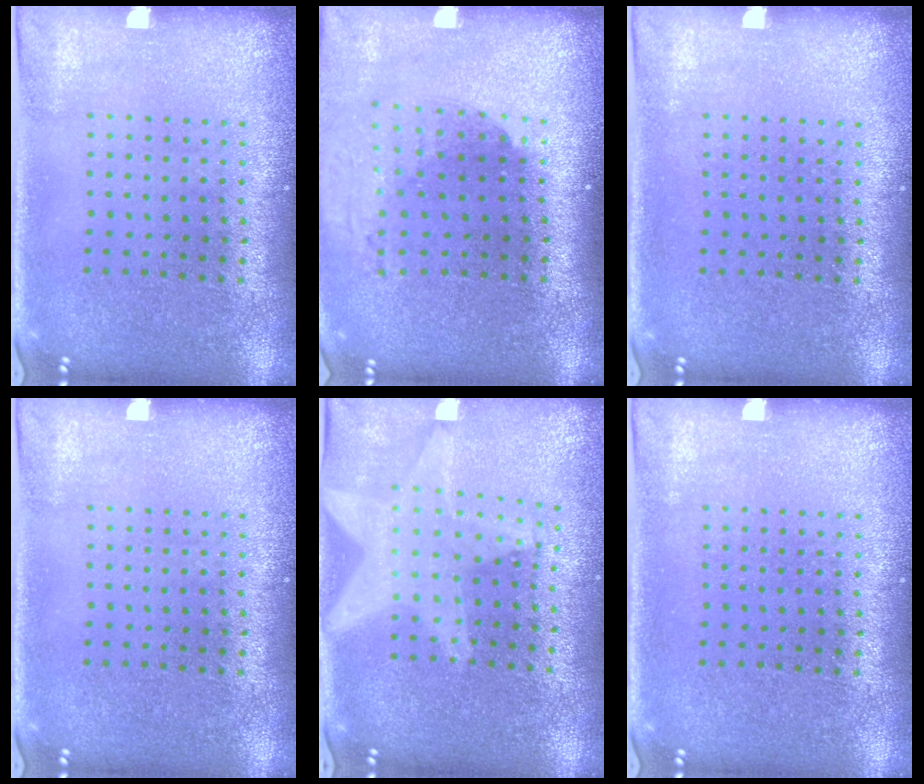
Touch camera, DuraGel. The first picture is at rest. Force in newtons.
{"total": 1.9, "press": 1.4, "slide": 1.3}
{"total": 0.0}
{"total": 0.0}
{"total": 2.2, "press": 1.8, "slide": 1.3}
{"total": 0.0}